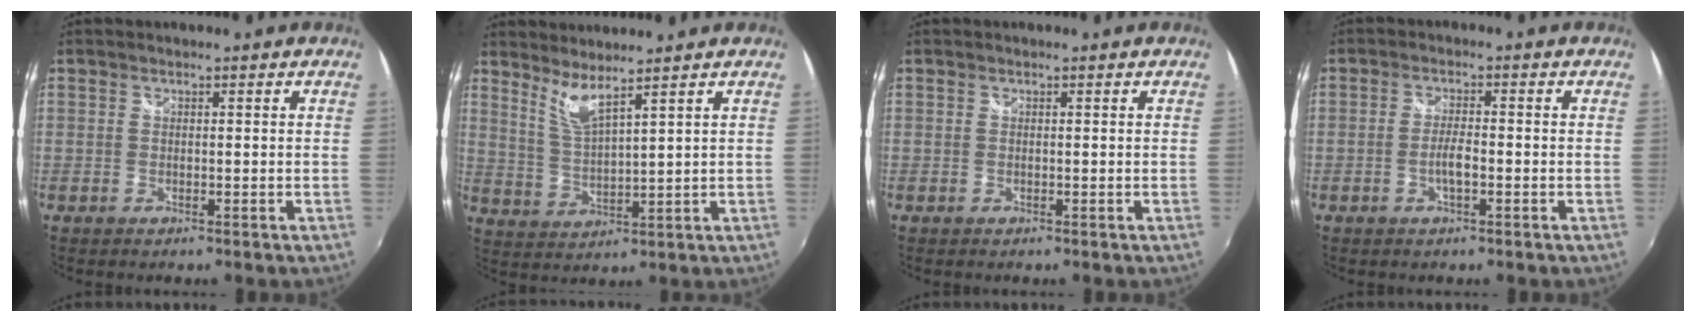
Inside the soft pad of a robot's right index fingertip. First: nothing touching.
{"total": 5.1, "force": [4.2, -0.1, 2.9], "torque": [-0.061, -0.009, 0.086]}
{"total": 0.0}
{"total": 3.0, "force": [-1.1, 0.5, 2.7], "torque": [-0.058, 0.001, -0.021]}